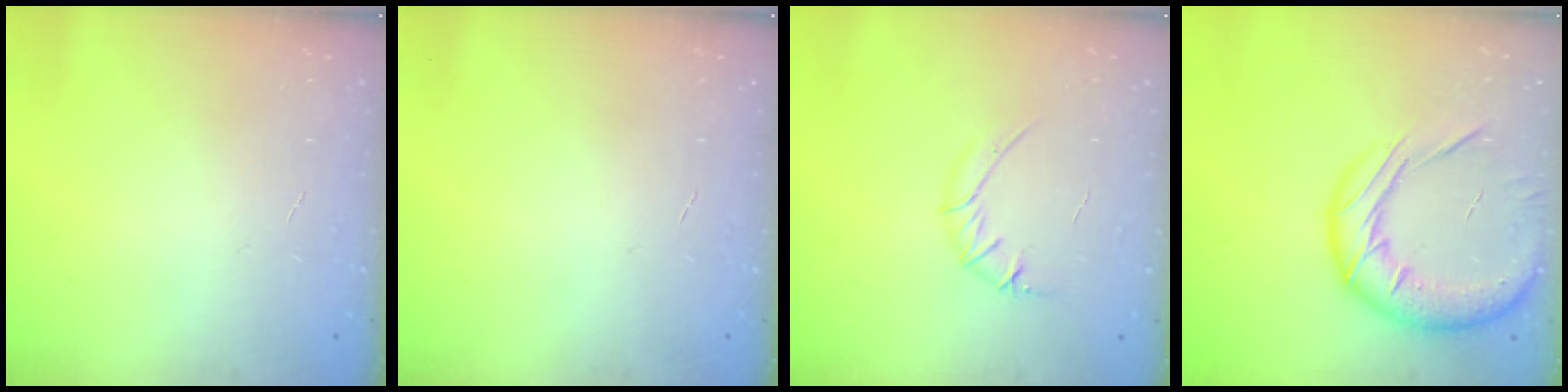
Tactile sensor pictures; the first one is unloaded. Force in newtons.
{"total": 0.0}
{"total": 4.1, "press": 3.9, "slide": 1.3}
{"total": 19.2, "press": 18.9, "slide": 3.5}